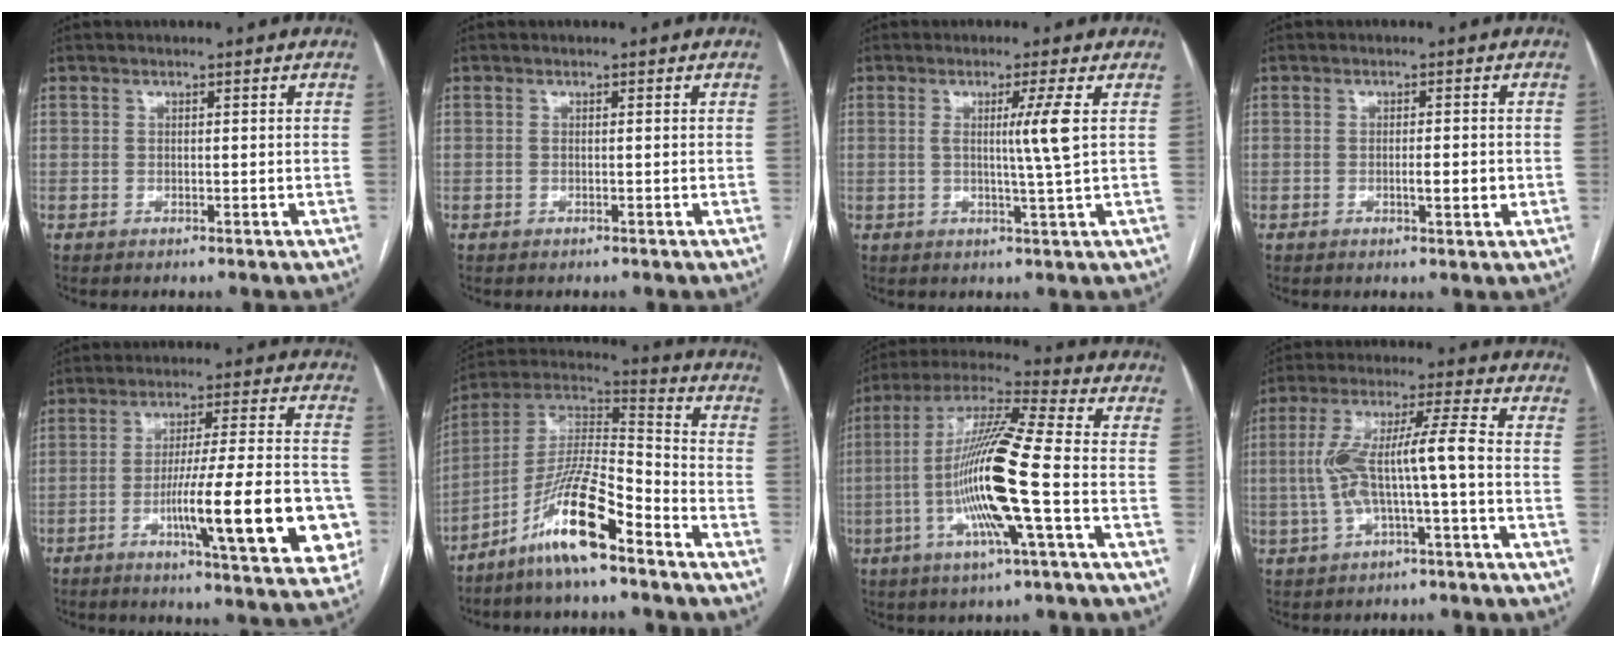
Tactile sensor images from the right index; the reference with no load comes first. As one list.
[{"total": 0.0}, {"total": 4.8, "force": [0.9, -1.6, 4.4], "torque": [-0.080, -0.010, 0.015]}, {"total": 2.8, "force": [-0.5, 0.6, 2.7], "torque": [-0.047, -0.002, -0.007]}, {"total": 18.4, "force": [-5.4, 2.0, 17.5], "torque": [-0.220, 0.004, -0.071]}, {"total": 13.9, "force": [-8.9, 1.6, 10.5], "torque": [-0.206, 0.007, -0.166]}, {"total": 16.6, "force": [-3.6, -0.1, 16.2], "torque": [-0.317, -0.005, -0.079]}, {"total": 10.2, "force": [-1.4, 0.8, 10.0], "torque": [-0.203, 0.035, -0.027]}]